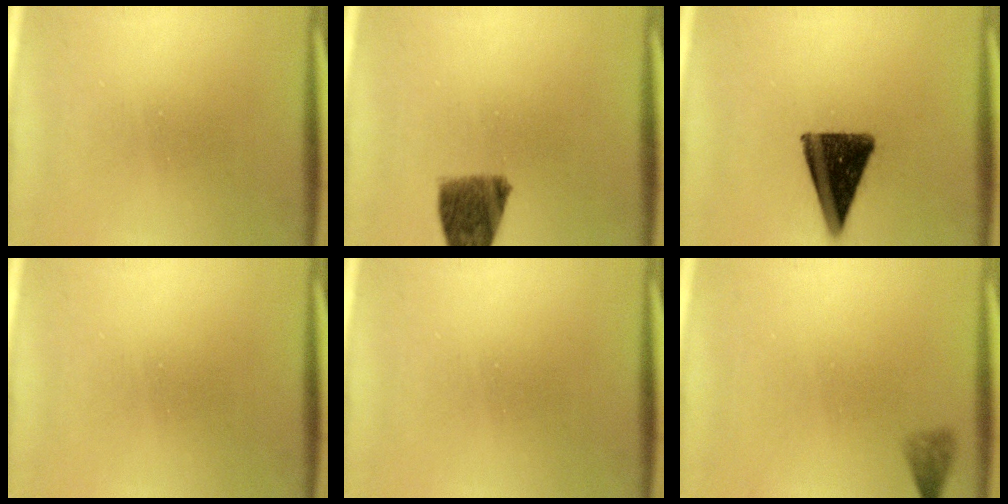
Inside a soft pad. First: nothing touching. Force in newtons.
{"total": 8.2}
{"total": 12.7}
{"total": 0.0}
{"total": 0.0}
{"total": 2.1}